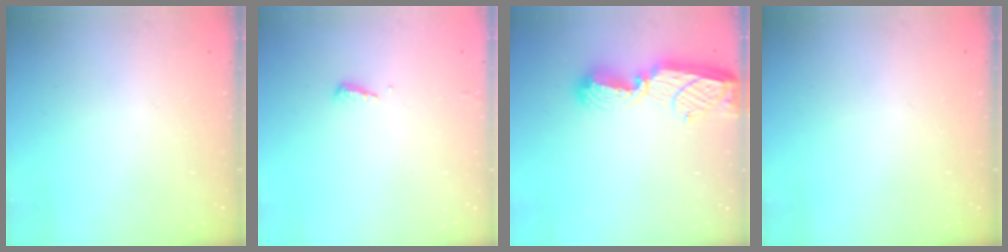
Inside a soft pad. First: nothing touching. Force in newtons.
{"total": 5.1, "press": 5.1, "slide": 0.5}
{"total": 10.7, "press": 10.7, "slide": 1.0}
{"total": 0.0}